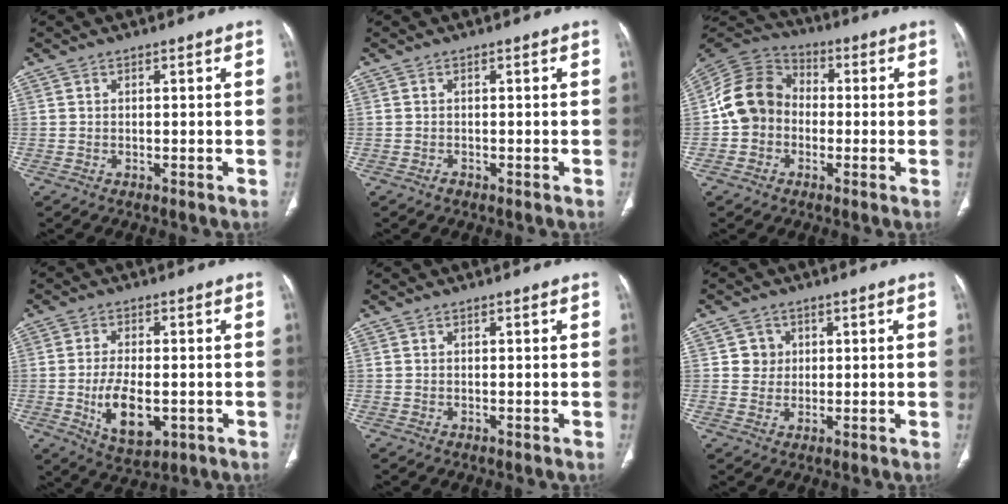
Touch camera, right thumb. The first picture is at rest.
{"total": 0.7, "force": [-0.6, 0.4, 0.2], "torque": [0.001, 0.001, -0.012]}
{"total": 11.8, "force": [-1.2, 10.1, 6.1], "torque": [-0.104, 0.033, -0.037]}
{"total": 9.8, "force": [-2.2, 5.1, 8.1], "torque": [-0.131, -0.005, -0.027]}
{"total": 0.0}
{"total": 3.5, "force": [0.8, 3.4, 0.5], "torque": [0.015, 0.001, 0.010]}